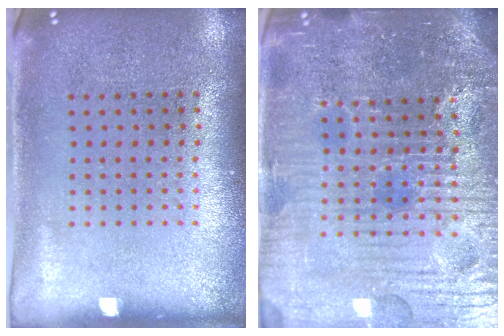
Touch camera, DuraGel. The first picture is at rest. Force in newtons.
{"total": 5.6, "press": 5.2, "slide": 1.9}